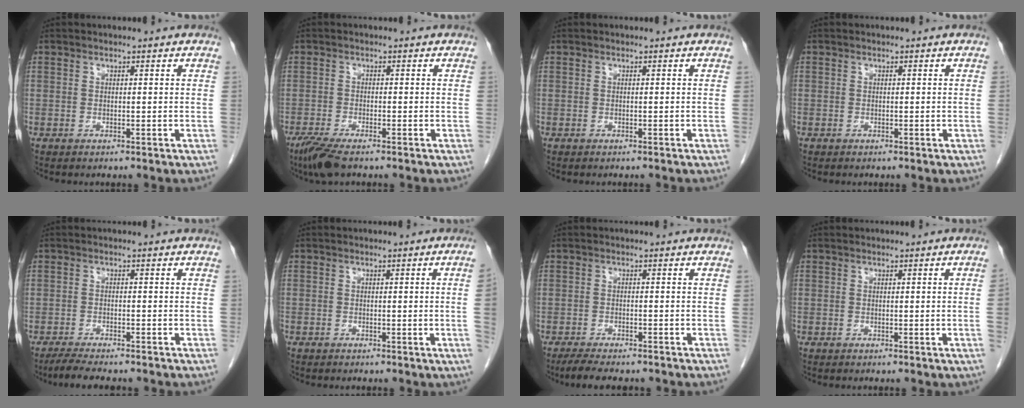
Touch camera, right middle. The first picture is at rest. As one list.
[{"total": 4.7, "force": [-3.5, 0.7, 3.1], "torque": [-0.064, -0.014, -0.062]}, {"total": 1.5, "force": [-1.3, 0.2, 0.5], "torque": [-0.010, -0.002, -0.016]}, {"total": 0.0}, {"total": 5.3, "force": [-4.5, 0.9, 2.6], "torque": [-0.045, -0.012, -0.073]}, {"total": 2.2, "force": [-0.4, -0.8, 2.0], "torque": [-0.023, -0.001, -0.006]}, {"total": 6.2, "force": [-5.2, 1.7, 3.0], "torque": [-0.047, -0.011, -0.078]}, {"total": 1.2, "force": [-0.1, -0.5, 1.1], "torque": [-0.009, -0.001, -0.001]}]